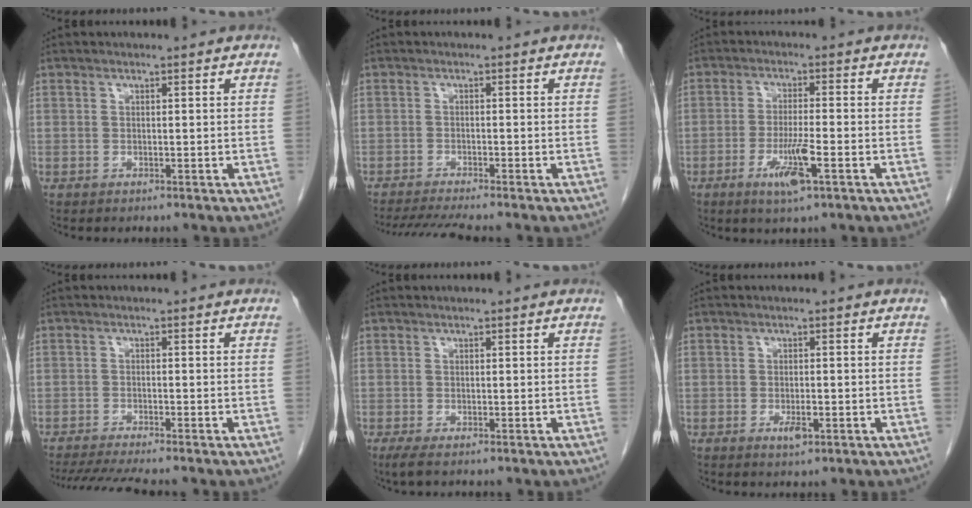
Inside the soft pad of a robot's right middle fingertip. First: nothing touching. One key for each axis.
{"total": 5.8, "fx": -5.0, "fy": -0.8, "fz": 2.7, "tx": -0.044, "ty": -0.018, "tz": -0.084}
{"total": 6.1, "fx": -2.7, "fy": 0.2, "fz": 5.5, "tx": -0.106, "ty": -0.011, "tz": -0.048}
{"total": 6.9, "fx": -6.0, "fy": -0.2, "fz": 3.3, "tx": -0.051, "ty": -0.018, "tz": -0.098}
{"total": 1.3, "fx": -0.8, "fy": 0.1, "fz": 1.1, "tx": -0.026, "ty": -0.007, "tz": -0.016}
{"total": 2.2, "fx": -0.9, "fy": 0.7, "fz": 1.9, "tx": -0.033, "ty": -0.001, "tz": -0.012}